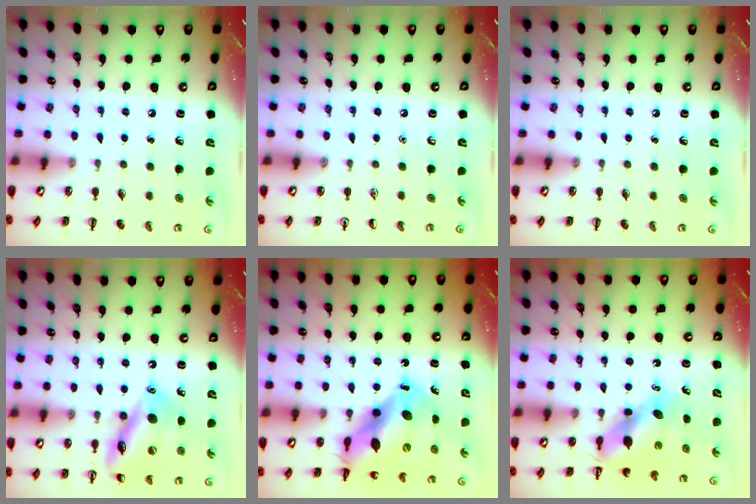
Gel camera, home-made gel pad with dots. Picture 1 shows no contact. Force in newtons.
{"total": 0.0}
{"total": 0.0}
{"total": 14.2, "press": 14.1, "slide": 1.1}
{"total": 12.8, "press": 12.4, "slide": 3.4}
{"total": 6.2, "press": 6.1, "slide": 1.1}